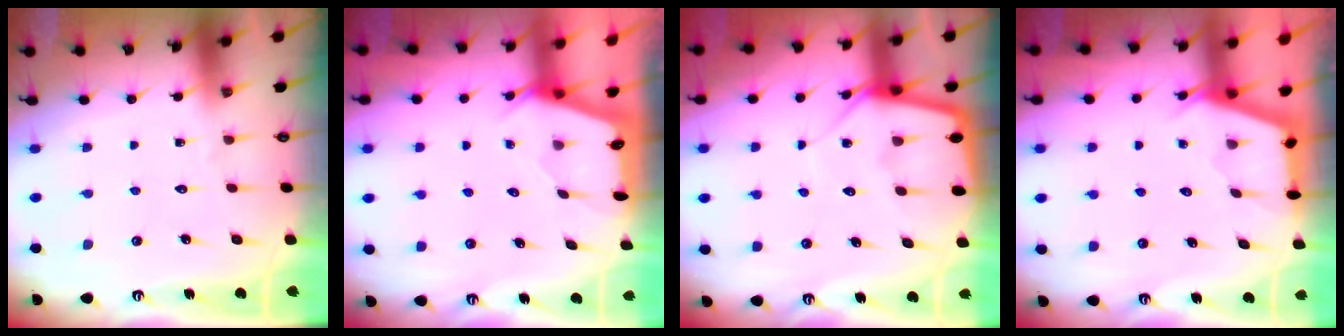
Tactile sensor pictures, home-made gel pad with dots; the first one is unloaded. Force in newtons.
{"total": 2.1, "press": 2.1, "slide": 0.3}
{"total": 6.3, "press": 6.3, "slide": 0.5}
{"total": 2.9, "press": 2.8, "slide": 0.3}